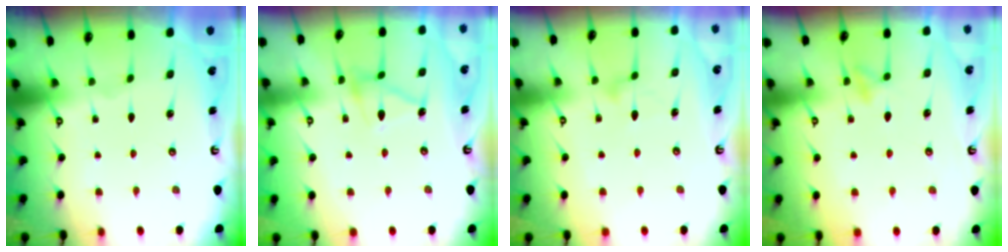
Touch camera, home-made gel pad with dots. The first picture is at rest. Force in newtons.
{"total": 11.5, "press": 11.5, "slide": 0.7}
{"total": 8.4, "press": 8.4, "slide": 0.5}
{"total": 7.0, "press": 7.0, "slide": 1.0}